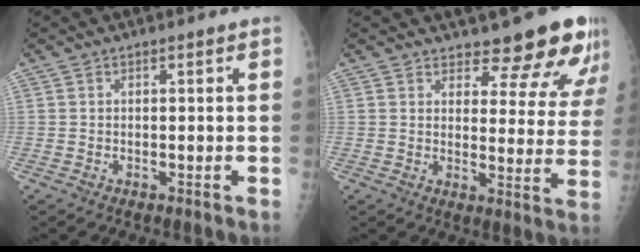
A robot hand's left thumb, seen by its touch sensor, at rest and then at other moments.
{"total": 12.6, "force": [10.6, 4.2, 5.4], "torque": [-0.023, -0.077, 0.121]}